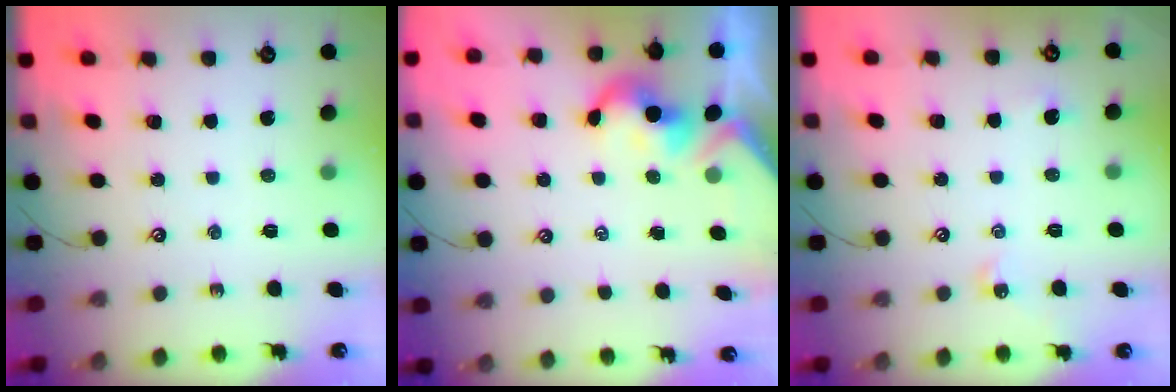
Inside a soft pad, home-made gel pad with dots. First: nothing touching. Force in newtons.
{"total": 2.0, "press": 2.0, "slide": 0.3}
{"total": 3.2, "press": 3.1, "slide": 0.5}